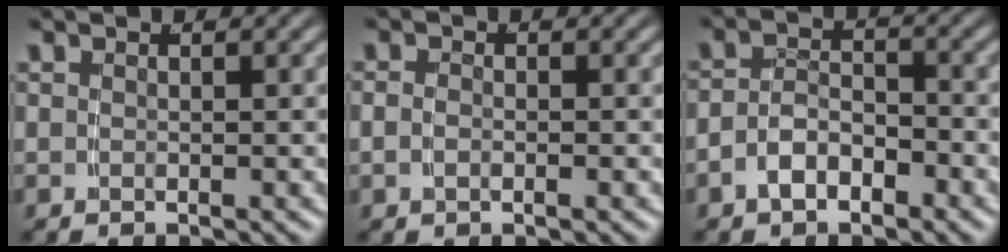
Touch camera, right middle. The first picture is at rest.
{"total": 1.0, "force": [-0.5, 0.4, 0.7], "torque": [-0.020, -0.004, -0.007]}
{"total": 3.6, "force": [-2.3, 2.2, 1.7], "torque": [-0.023, -0.003, -0.041]}